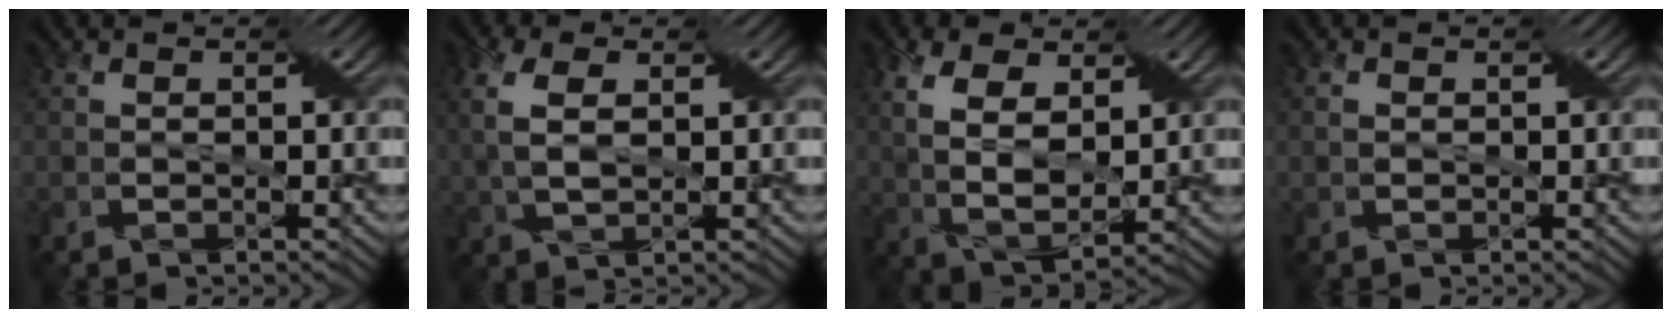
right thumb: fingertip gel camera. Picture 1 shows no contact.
{"total": 5.4, "force": [1.1, 2.6, 4.6], "torque": [-0.118, 0.009, 0.024]}
{"total": 9.3, "force": [3.2, 5.1, 7.2], "torque": [-0.173, 0.002, 0.060]}
{"total": 0.7, "force": [0.1, 0.6, 0.3], "torque": [-0.011, 0.003, 0.001]}